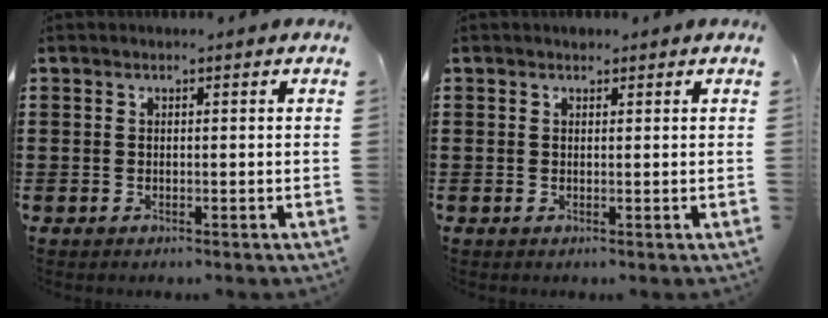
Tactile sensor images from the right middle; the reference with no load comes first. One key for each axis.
{"total": 0.7, "fx": 0.6, "fy": 0.4, "fz": 0.0, "tx": 0.005, "ty": -0.002, "tz": 0.009}